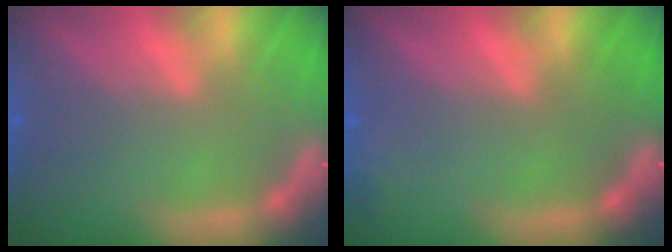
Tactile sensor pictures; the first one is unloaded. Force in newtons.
{"total": 0.9}